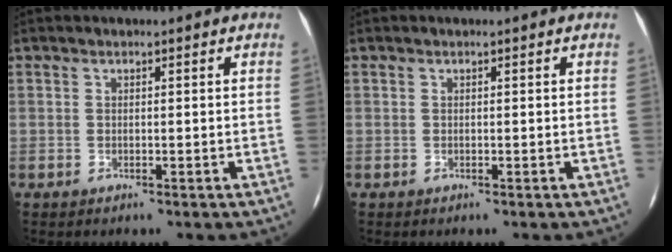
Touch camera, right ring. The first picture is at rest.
{"total": 0.0}